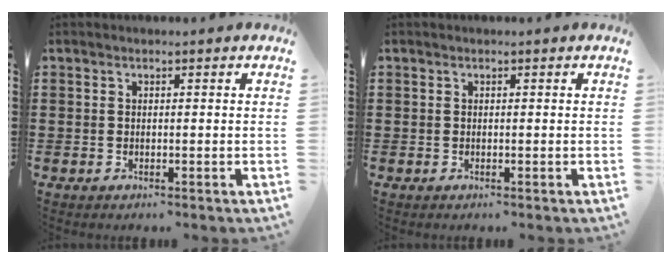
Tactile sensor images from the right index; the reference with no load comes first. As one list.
[{"total": 0.0}]